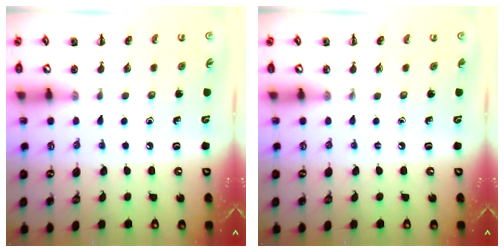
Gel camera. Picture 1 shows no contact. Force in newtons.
{"total": 0.0}